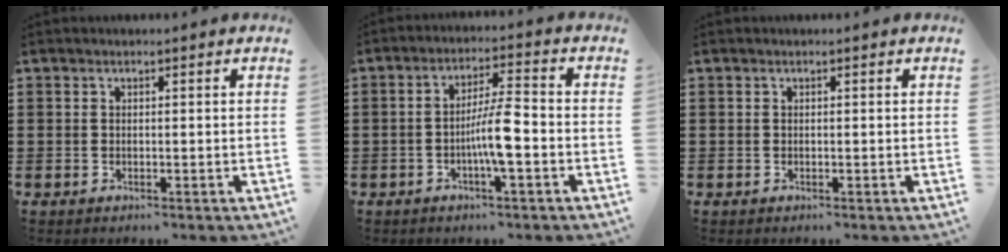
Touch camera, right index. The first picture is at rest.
{"total": 6.5, "force": [-1.9, 0.9, 6.2], "torque": [-0.112, 0.002, -0.039]}
{"total": 0.0}